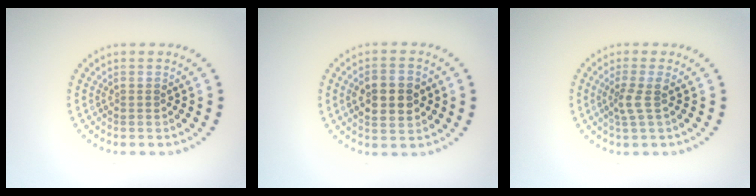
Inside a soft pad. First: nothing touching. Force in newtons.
{"total": 4.4, "press": 4.4, "slide": 0.1}
{"total": 1.9, "press": 1.5, "slide": 1.3}